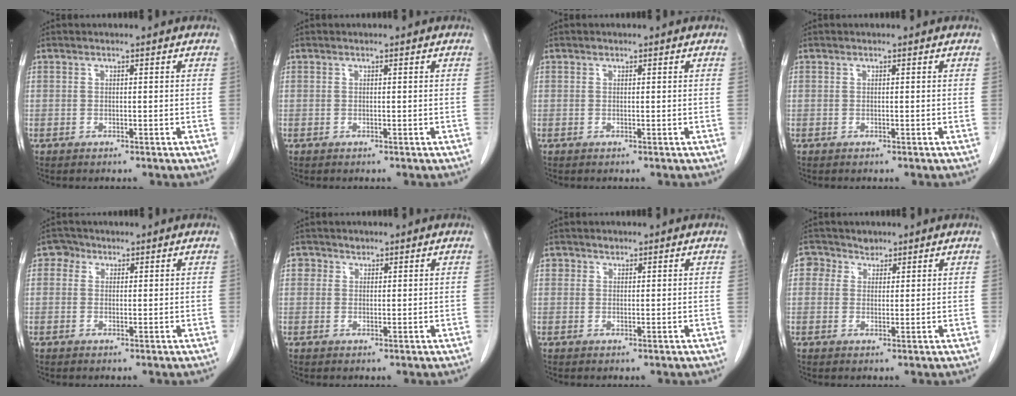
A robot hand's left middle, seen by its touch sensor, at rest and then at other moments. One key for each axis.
{"total": 0.0}
{"total": 0.0}
{"total": 0.0}
{"total": 1.9, "fx": 0.9, "fy": 1.7, "fz": 0.4, "tx": 0.000, "ty": 0.003, "tz": 0.008}
{"total": 1.7, "fx": 0.9, "fy": 1.5, "fz": 0.1, "tx": 0.009, "ty": 0.001, "tz": 0.008}
{"total": 1.1, "fx": 0.6, "fy": 0.9, "fz": 0.1, "tx": 0.006, "ty": -0.001, "tz": 0.007}
{"total": 3.2, "fx": 1.8, "fy": 2.6, "fz": 0.0, "tx": 0.005, "ty": 0.016, "tz": 0.028}